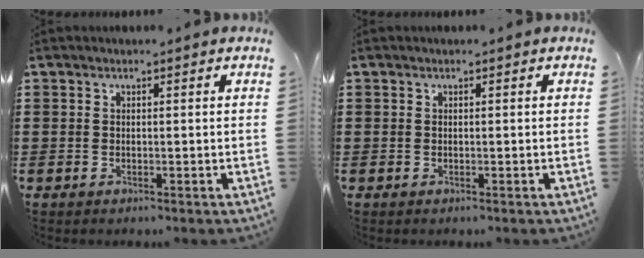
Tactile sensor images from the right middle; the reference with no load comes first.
{"total": 0.0}